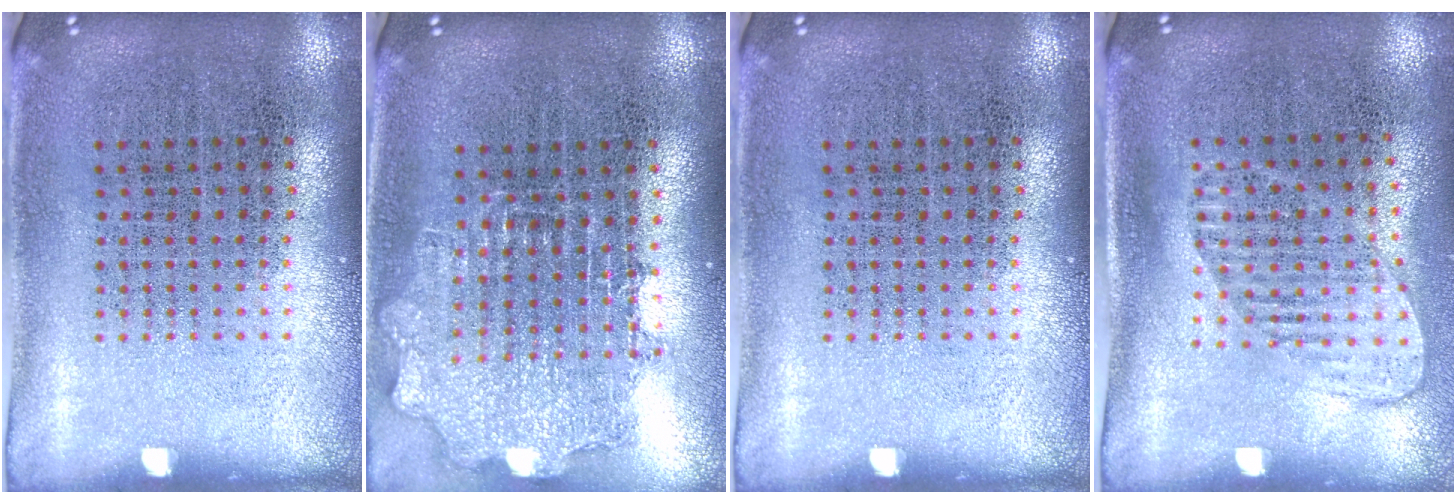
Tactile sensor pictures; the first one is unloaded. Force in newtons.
{"total": 1.6, "press": 1.3, "slide": 0.8}
{"total": 0.0}
{"total": 1.4, "press": 1.2, "slide": 0.8}